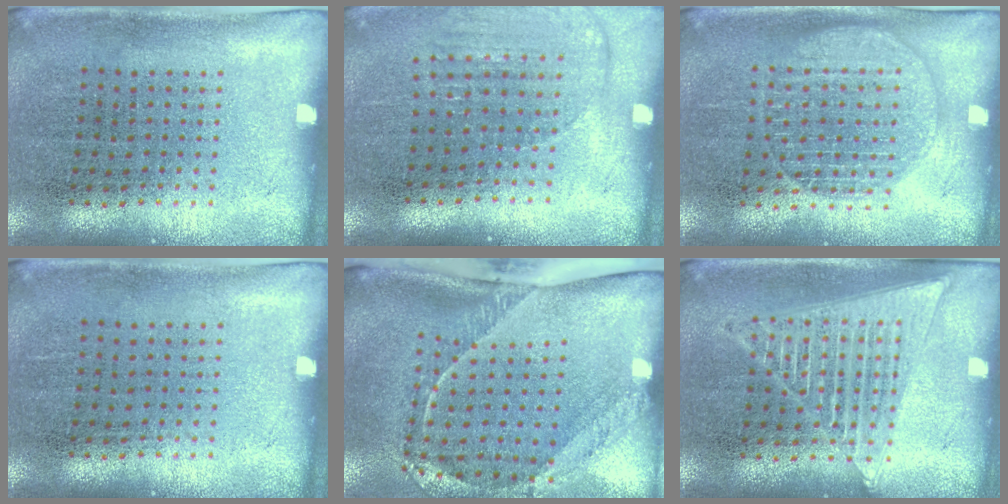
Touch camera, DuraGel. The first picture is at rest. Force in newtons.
{"total": 1.1, "press": 1.1, "slide": 0.4}
{"total": 1.3, "press": 1.3, "slide": 0.1}
{"total": 0.0}
{"total": 2.7, "press": 1.8, "slide": 2.0}
{"total": 1.5, "press": 1.5, "slide": 0.1}